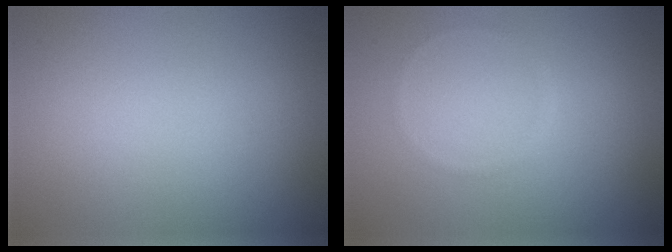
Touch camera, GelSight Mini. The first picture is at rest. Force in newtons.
{"total": 0.6, "press": 0.6, "slide": 0.0}